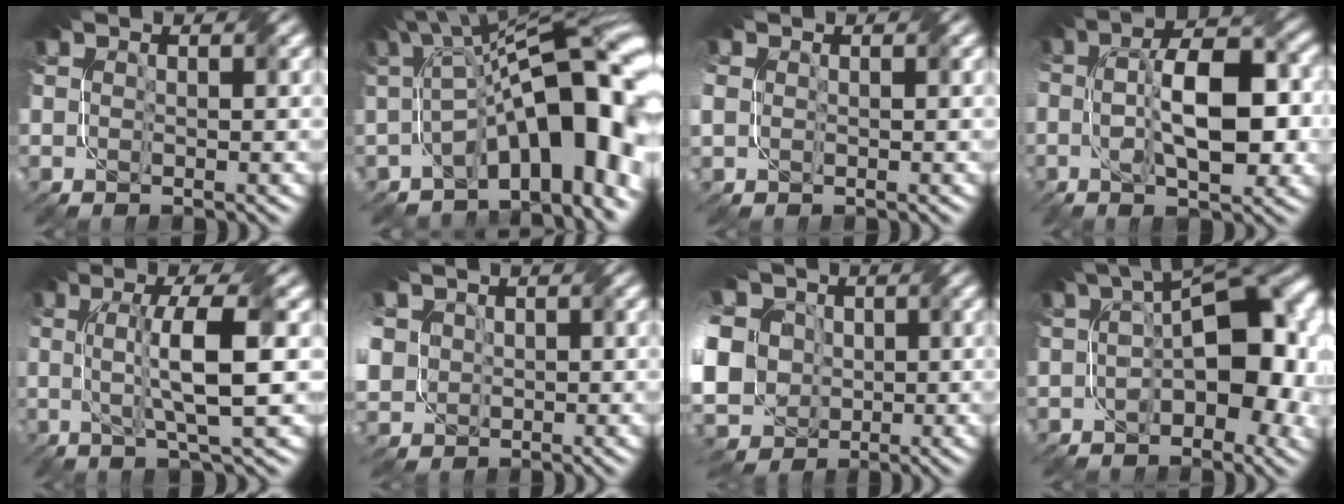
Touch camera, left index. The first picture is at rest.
{"total": 14.7, "force": [-2.8, 6.5, 12.9], "torque": [-0.154, 0.028, -0.039]}
{"total": 1.9, "force": [0.2, 1.6, 1.0], "torque": [-0.024, -0.001, 0.006]}
{"total": 9.3, "force": [-0.2, 3.7, 8.6], "torque": [-0.134, 0.013, -0.007]}
{"total": 7.0, "force": [0.6, 1.1, 6.8], "torque": [-0.111, 0.007, 0.010]}
{"total": 6.4, "force": [0.1, 5.7, 3.0], "torque": [-0.090, 0.004, -0.014]}
{"total": 15.7, "force": [-0.2, 13.7, 7.8], "torque": [-0.206, 0.010, -0.038]}
{"total": 11.5, "force": [-0.3, 5.8, 9.9], "torque": [-0.121, 0.018, -0.012]}